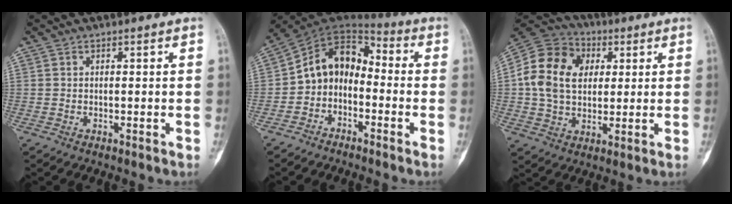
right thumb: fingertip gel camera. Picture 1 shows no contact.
{"total": 10.7, "force": [-2.4, 8.1, 6.6], "torque": [-0.086, 0.068, -0.058]}
{"total": 16.7, "force": [2.8, 12.6, 10.6], "torque": [-0.182, 0.014, 0.046]}